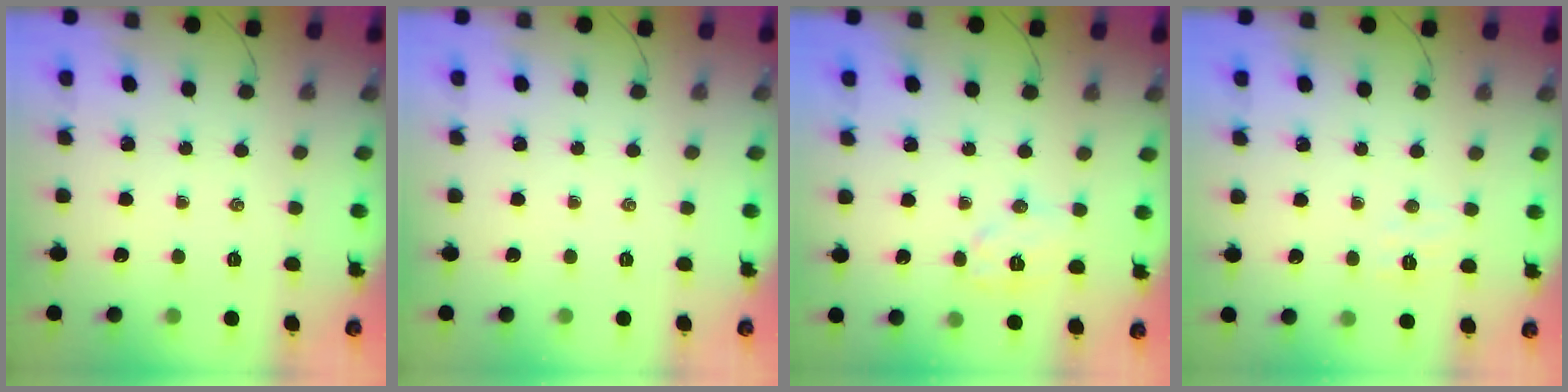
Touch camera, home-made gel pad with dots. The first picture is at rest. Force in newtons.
{"total": 0.0}
{"total": 7.9, "press": 7.9, "slide": 0.5}
{"total": 5.5, "press": 5.3, "slide": 1.2}